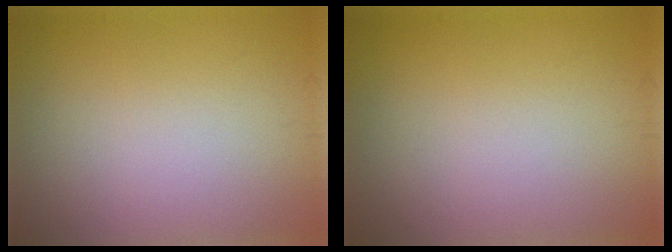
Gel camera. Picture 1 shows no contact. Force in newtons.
{"total": 0.0}